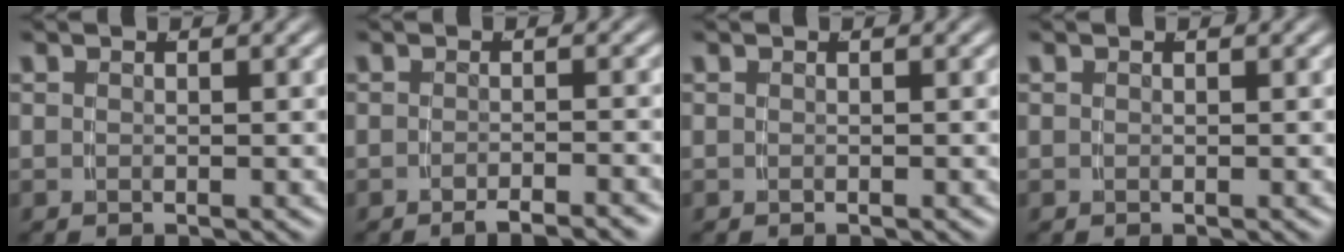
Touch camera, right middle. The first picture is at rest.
{"total": 2.7, "force": [-2.5, -0.2, 1.1], "torque": [-0.012, 0.005, -0.043]}
{"total": 0.0}
{"total": 0.0}